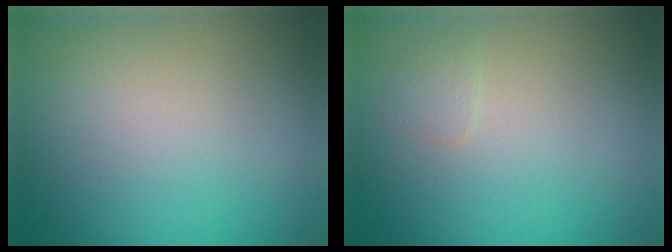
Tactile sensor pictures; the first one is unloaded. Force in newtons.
{"total": 0.8, "press": 0.8, "slide": 0.0}